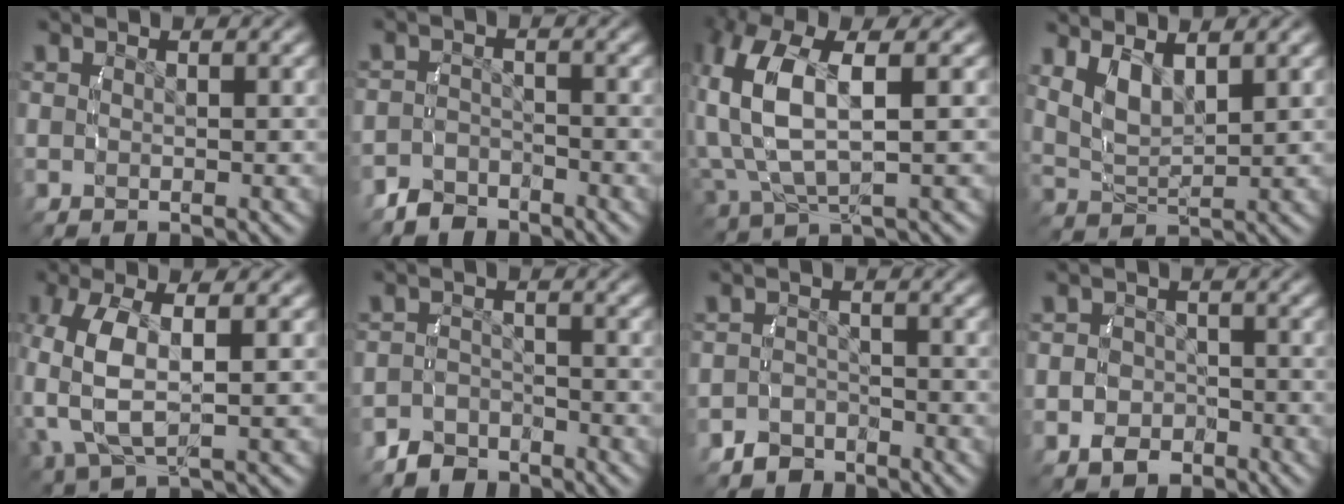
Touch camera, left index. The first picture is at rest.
{"total": 3.2, "force": [-2.9, 1.2, 0.3], "torque": [-0.003, -0.013, -0.050]}
{"total": 8.1, "force": [1.3, 4.7, 6.5], "torque": [-0.169, -0.017, 0.038]}
{"total": 3.5, "force": [2.0, 1.9, 2.2], "torque": [-0.053, -0.004, 0.037]}
{"total": 6.6, "force": [0.6, 3.7, 5.4], "torque": [-0.150, -0.017, 0.023]}
{"total": 3.7, "force": [-3.3, 1.6, 0.5], "torque": [-0.004, -0.013, -0.057]}
{"total": 2.9, "force": [-2.6, 1.4, 0.0], "torque": [-0.002, -0.014, -0.042]}
{"total": 3.4, "force": [-1.8, 2.8, 0.4], "torque": [-0.005, -0.007, -0.033]}